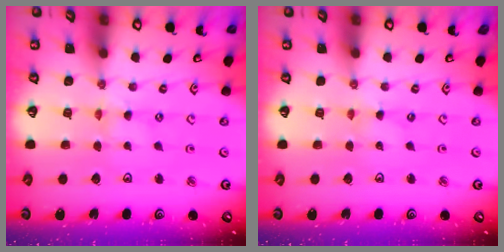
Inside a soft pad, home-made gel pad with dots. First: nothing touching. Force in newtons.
{"total": 0.0}